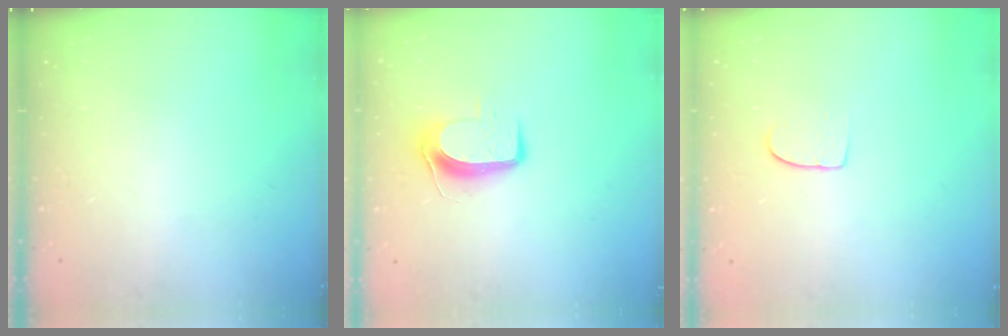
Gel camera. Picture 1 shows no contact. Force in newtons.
{"total": 9.1, "press": 9.0, "slide": 1.1}
{"total": 7.3, "press": 7.2, "slide": 0.5}